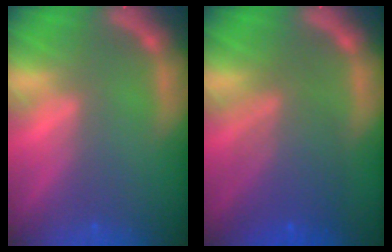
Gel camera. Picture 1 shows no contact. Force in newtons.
{"total": 6.6}